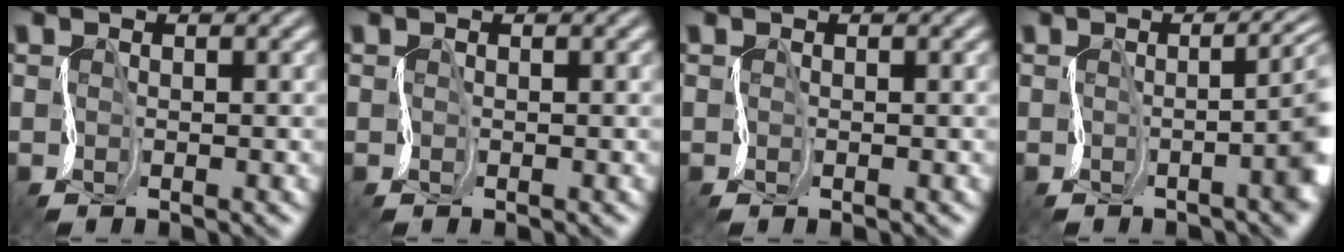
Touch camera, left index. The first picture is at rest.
{"total": 0.0}
{"total": 0.0}
{"total": 6.4, "force": [-0.6, 2.0, 6.0], "torque": [-0.048, 0.004, -0.012]}